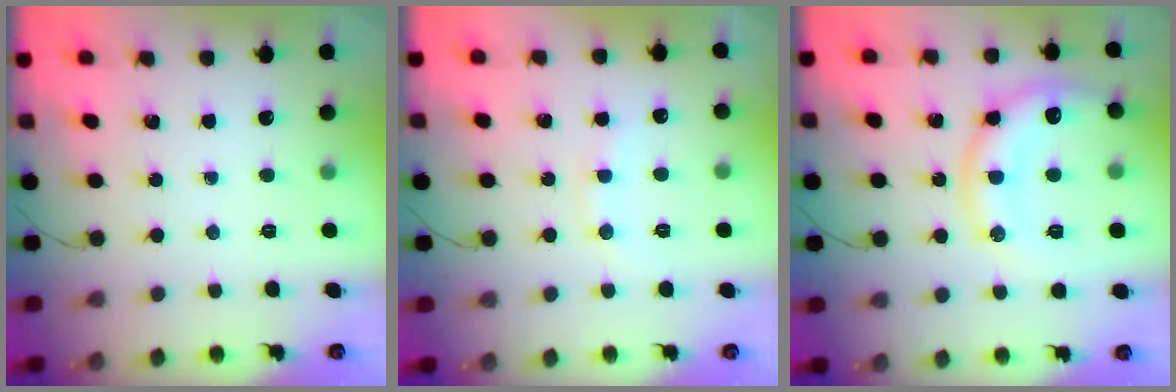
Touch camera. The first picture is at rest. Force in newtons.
{"total": 9.2, "press": 9.1, "slide": 1.5}
{"total": 15.4, "press": 15.3, "slide": 1.5}